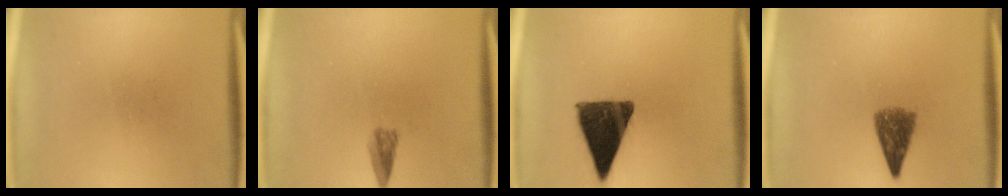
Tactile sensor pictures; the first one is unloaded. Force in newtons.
{"total": 2.0}
{"total": 12.9}
{"total": 4.8}